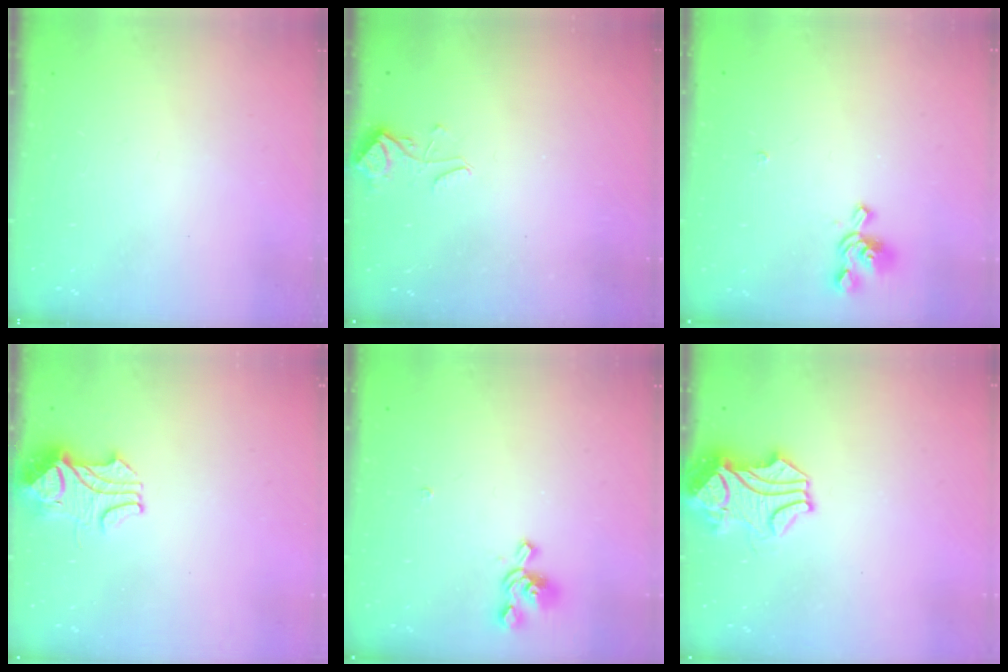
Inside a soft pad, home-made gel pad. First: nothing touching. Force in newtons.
{"total": 2.5, "press": 2.5, "slide": 0.4}
{"total": 1.2, "press": 0.1, "slide": 1.2}
{"total": 2.2, "press": 2.0, "slide": 0.9}
{"total": 1.2, "press": 0.1, "slide": 1.2}
{"total": 2.1, "press": 1.9, "slide": 0.9}